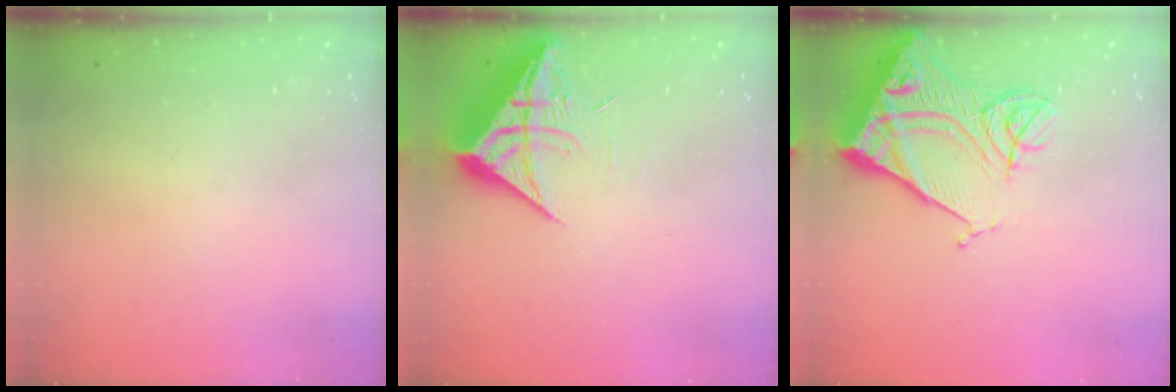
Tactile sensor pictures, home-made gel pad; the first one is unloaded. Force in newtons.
{"total": 9.4, "press": 9.3, "slide": 1.0}
{"total": 15.4, "press": 15.3, "slide": 1.8}